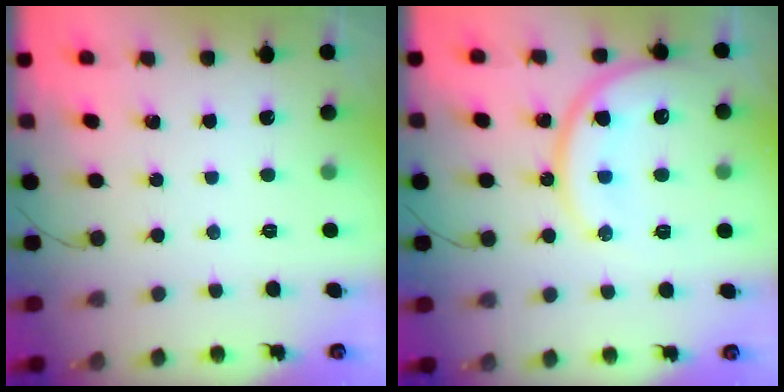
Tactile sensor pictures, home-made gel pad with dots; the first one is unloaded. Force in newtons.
{"total": 15.1, "press": 15.0, "slide": 1.5}